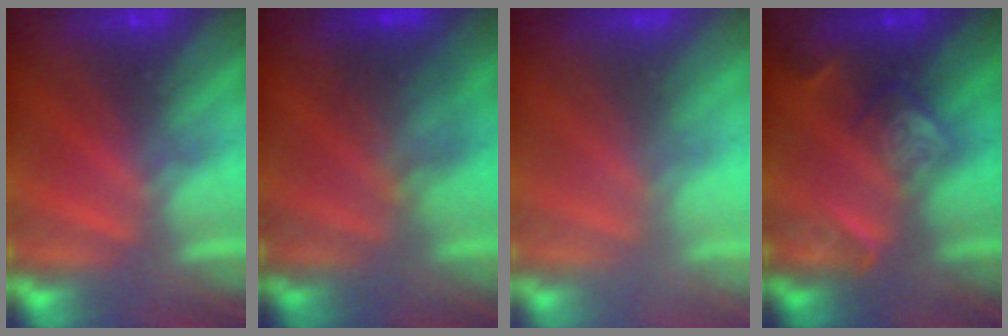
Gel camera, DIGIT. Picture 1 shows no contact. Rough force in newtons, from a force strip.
{"total": 2.5}
{"total": 2.7}
{"total": 2.4}